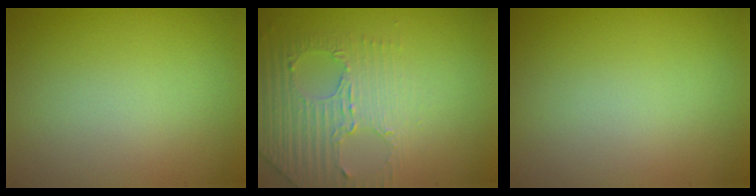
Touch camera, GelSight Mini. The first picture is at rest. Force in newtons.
{"total": 4.4, "press": 3.2, "slide": 3.0}
{"total": 0.0}